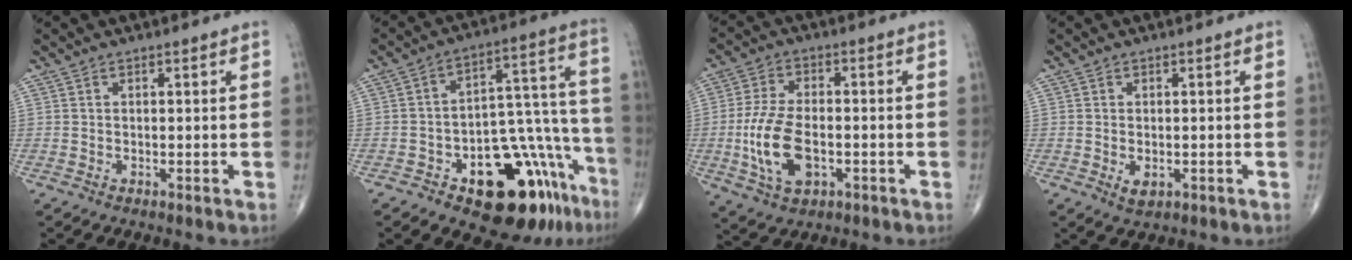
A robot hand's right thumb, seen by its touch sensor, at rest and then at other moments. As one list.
[{"total": 20.6, "force": [-11.6, 9.3, 14.3], "torque": [-0.115, 0.111, -0.157]}, {"total": 11.9, "force": [-2.5, 6.6, 9.6], "torque": [-0.194, 0.009, -0.042]}, {"total": 2.3, "force": [-0.6, 1.4, 1.7], "torque": [-0.024, -0.002, -0.004]}]